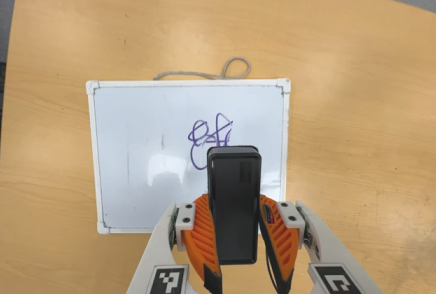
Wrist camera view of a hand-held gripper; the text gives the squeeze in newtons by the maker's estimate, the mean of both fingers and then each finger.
{"total": 8.4, "left": 7.3, "right": 9.4}